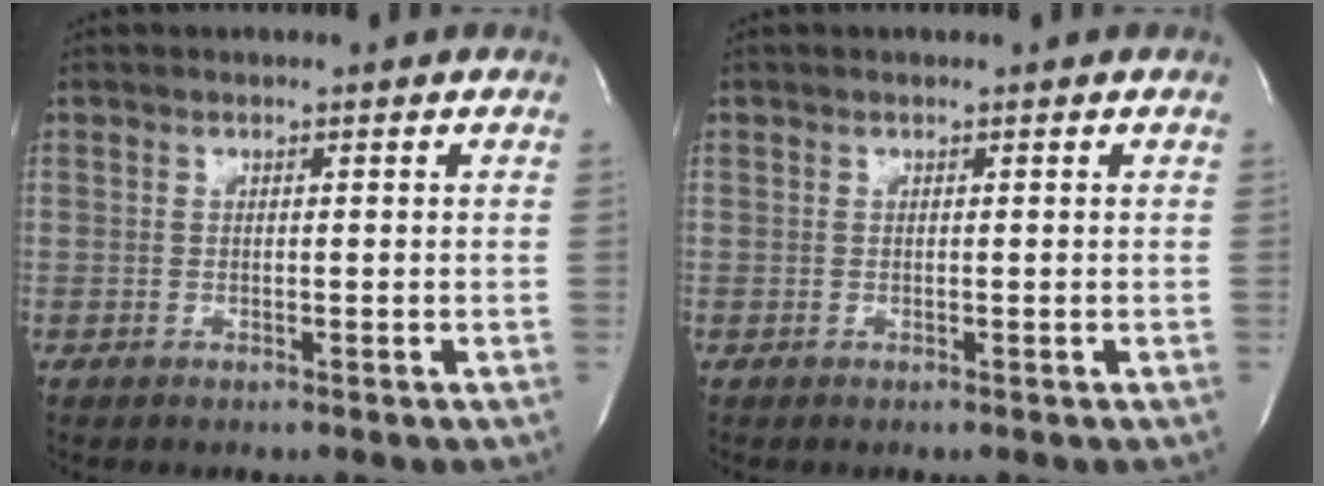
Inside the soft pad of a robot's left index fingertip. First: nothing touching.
{"total": 0.0}